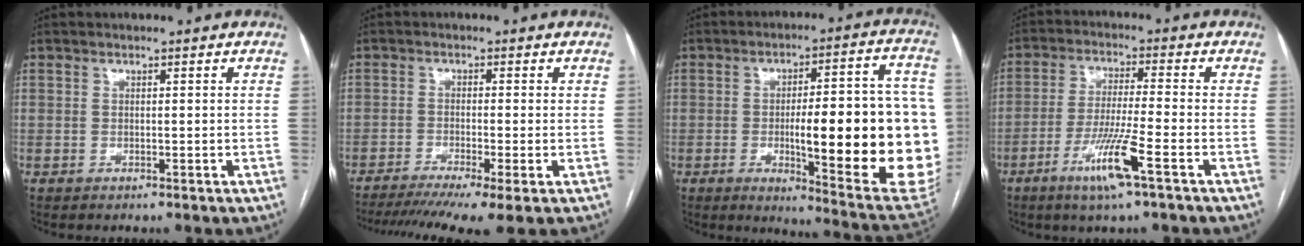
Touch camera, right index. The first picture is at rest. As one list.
[{"total": 10.3, "force": [-7.2, 0.6, 7.4], "torque": [-0.113, -0.013, -0.114]}, {"total": 25.8, "force": [-3.0, 4.5, 25.2], "torque": [-0.251, 0.014, -0.029]}, {"total": 9.2, "force": [-4.5, -0.5, 7.9], "torque": [-0.155, -0.016, -0.086]}]